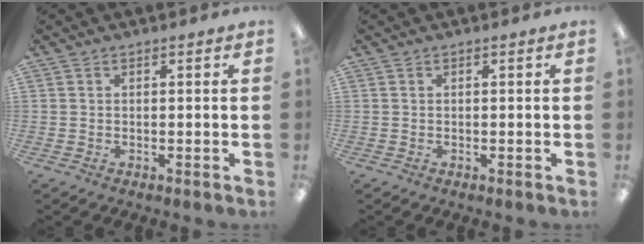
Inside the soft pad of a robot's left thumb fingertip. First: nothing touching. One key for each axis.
{"total": 0.0}